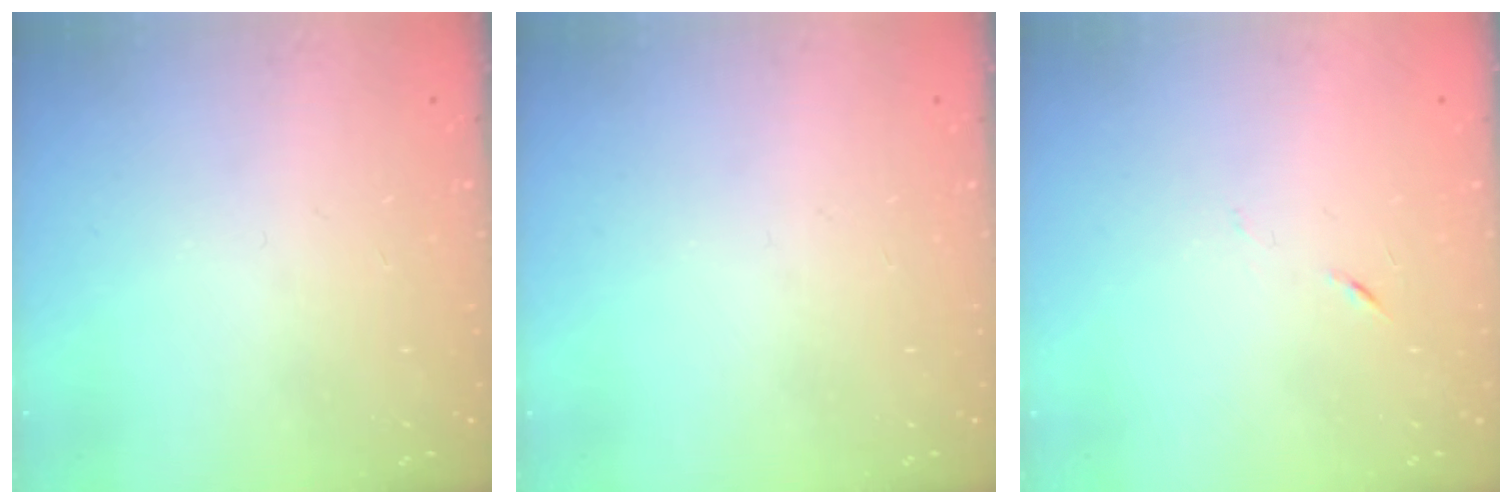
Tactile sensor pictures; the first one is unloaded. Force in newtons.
{"total": 0.0}
{"total": 3.7, "press": 3.6, "slide": 0.9}